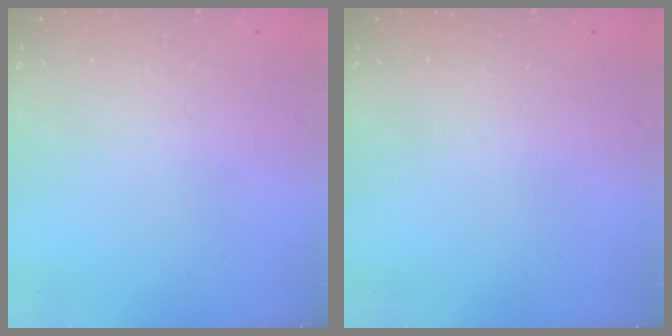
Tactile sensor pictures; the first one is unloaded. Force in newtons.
{"total": 0.0}